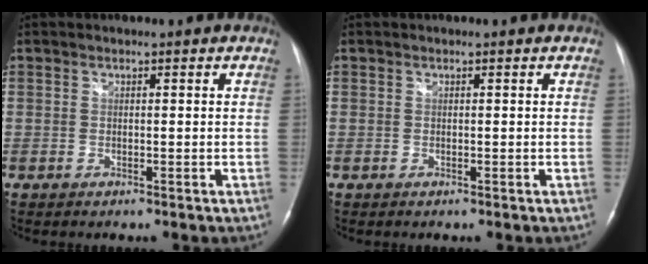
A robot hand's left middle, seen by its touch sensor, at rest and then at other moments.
{"total": 0.0}